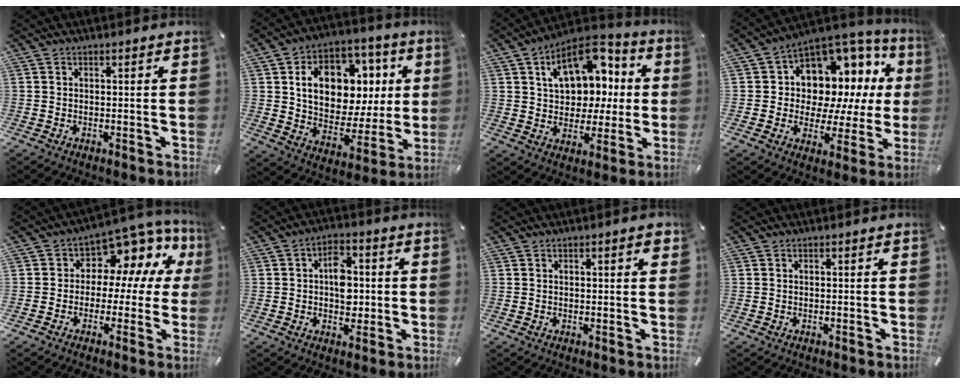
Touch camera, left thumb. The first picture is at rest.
{"total": 16.5, "force": [5.2, 12.2, 9.8], "torque": [-0.148, -0.022, 0.099]}
{"total": 14.7, "force": [5.7, 10.9, 8.1], "torque": [-0.119, -0.025, 0.107]}
{"total": 10.5, "force": [4.7, 8.4, 4.3], "torque": [-0.064, -0.064, 0.089]}
{"total": 7.8, "force": [3.2, 6.1, 3.7], "torque": [-0.064, -0.040, 0.059]}
{"total": 7.6, "force": [0.2, 5.3, 5.4], "torque": [-0.064, 0.000, -0.001]}
{"total": 1.8, "force": [0.8, 0.4, 1.6], "torque": [-0.024, -0.001, 0.011]}
{"total": 0.0}